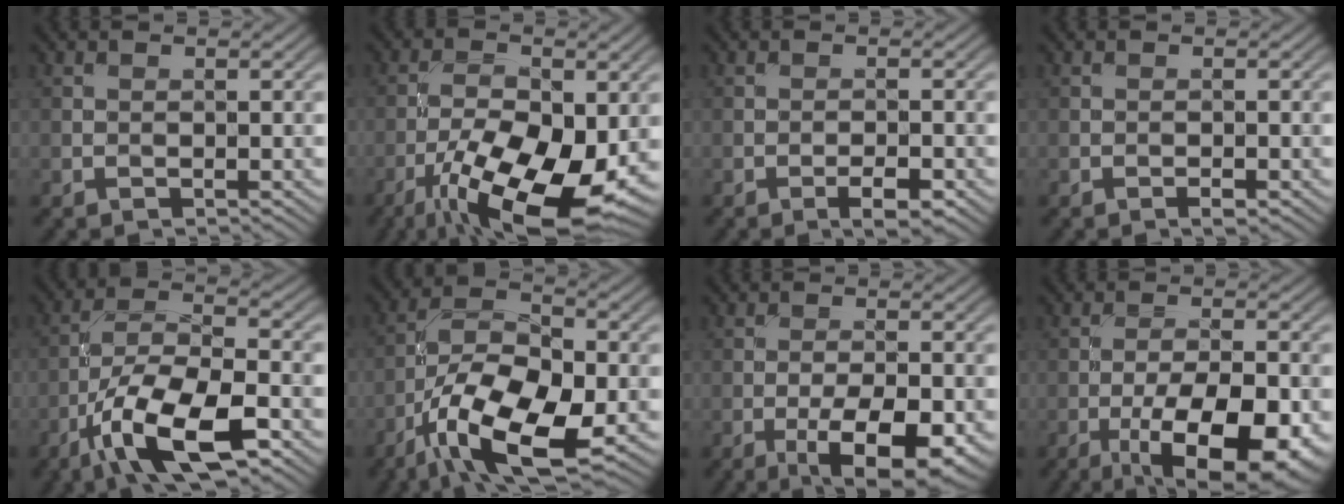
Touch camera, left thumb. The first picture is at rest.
{"total": 14.3, "force": [-6.1, 5.8, 11.5], "torque": [-0.200, -0.020, -0.105]}
{"total": 2.6, "force": [-1.4, 0.7, 2.0], "torque": [-0.036, 0.001, -0.025]}
{"total": 0.8, "force": [-0.5, 0.2, 0.6], "torque": [-0.010, 0.000, -0.009]}
{"total": 12.2, "force": [-6.2, 3.9, 9.7], "torque": [-0.184, -0.002, -0.123]}
{"total": 14.0, "force": [-6.7, 6.0, 10.8], "torque": [-0.209, -0.014, -0.134]}
{"total": 8.9, "force": [-3.7, 3.2, 7.4], "torque": [-0.121, -0.009, -0.053]}
{"total": 13.4, "force": [-6.0, 4.9, 10.9], "torque": [-0.169, -0.009, -0.088]}